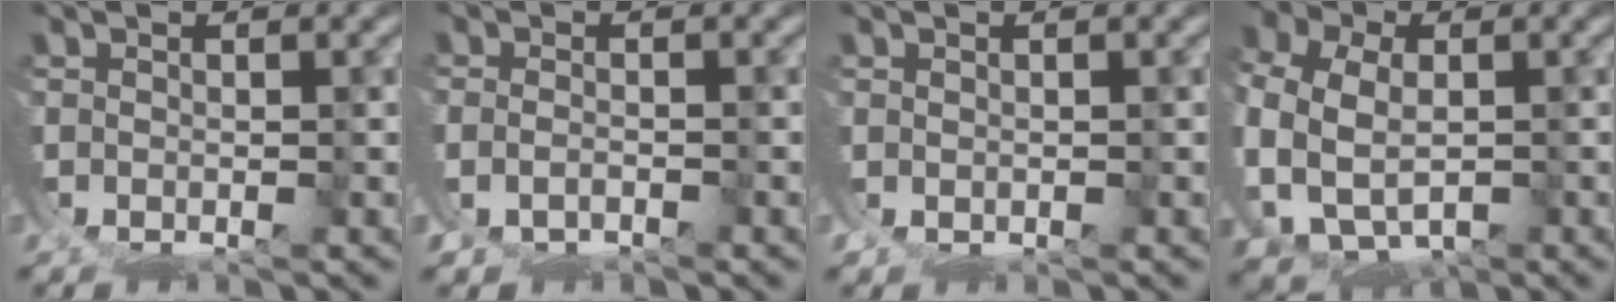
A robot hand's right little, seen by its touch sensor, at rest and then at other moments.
{"total": 2.6, "force": [-1.2, 2.3, 0.4], "torque": [-0.030, -0.017, -0.015]}
{"total": 0.9, "force": [0.8, -0.1, -0.3], "torque": [0.000, -0.003, 0.015]}
{"total": 7.9, "force": [-0.1, 7.0, 3.5], "torque": [-0.119, -0.039, 0.011]}